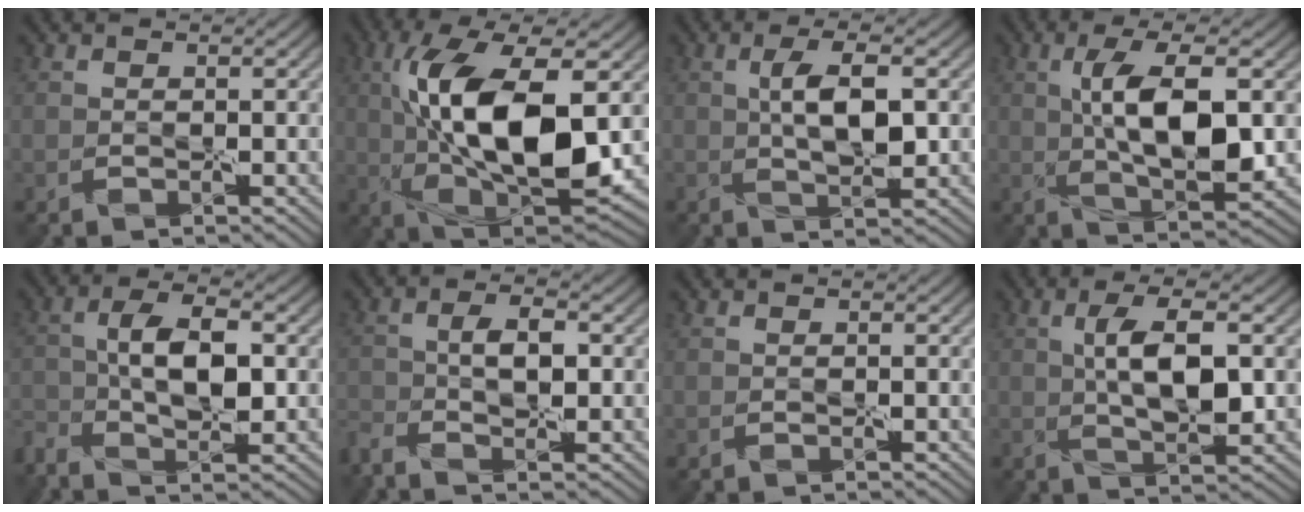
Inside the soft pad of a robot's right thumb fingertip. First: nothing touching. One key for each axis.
{"total": 13.1, "fx": 1.8, "fy": 5.5, "fz": 11.8, "tx": -0.220, "ty": 0.009, "tz": 0.031}
{"total": 4.2, "fx": 1.1, "fy": 1.2, "fz": 3.9, "tx": -0.067, "ty": 0.005, "tz": 0.018}
{"total": 8.0, "fx": 1.7, "fy": 2.6, "fz": 7.4, "tx": -0.120, "ty": 0.009, "tz": 0.029}
{"total": 7.0, "fx": -1.7, "fy": 3.1, "fz": 6.0, "tx": -0.119, "ty": -0.001, "tz": -0.039}
{"total": 4.7, "fx": -2.3, "fy": 1.8, "fz": 3.7, "tx": -0.073, "ty": -0.005, "tz": -0.048}
{"total": 0.0}
{"total": 5.4, "fx": 1.3, "fy": 1.6, "fz": 5.0, "tx": -0.086, "ty": 0.007, "tz": 0.022}